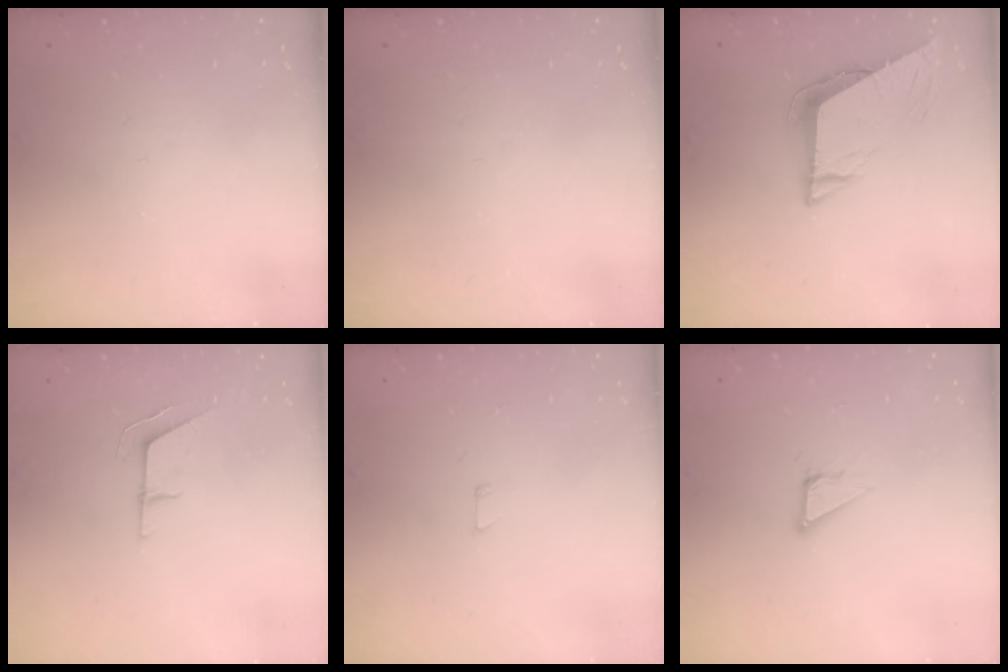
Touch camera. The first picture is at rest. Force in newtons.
{"total": 0.0}
{"total": 8.3, "press": 8.2, "slide": 0.4}
{"total": 6.1, "press": 6.1, "slide": 0.0}
{"total": 3.0, "press": 3.0, "slide": 0.2}
{"total": 5.0, "press": 5.0, "slide": 0.2}